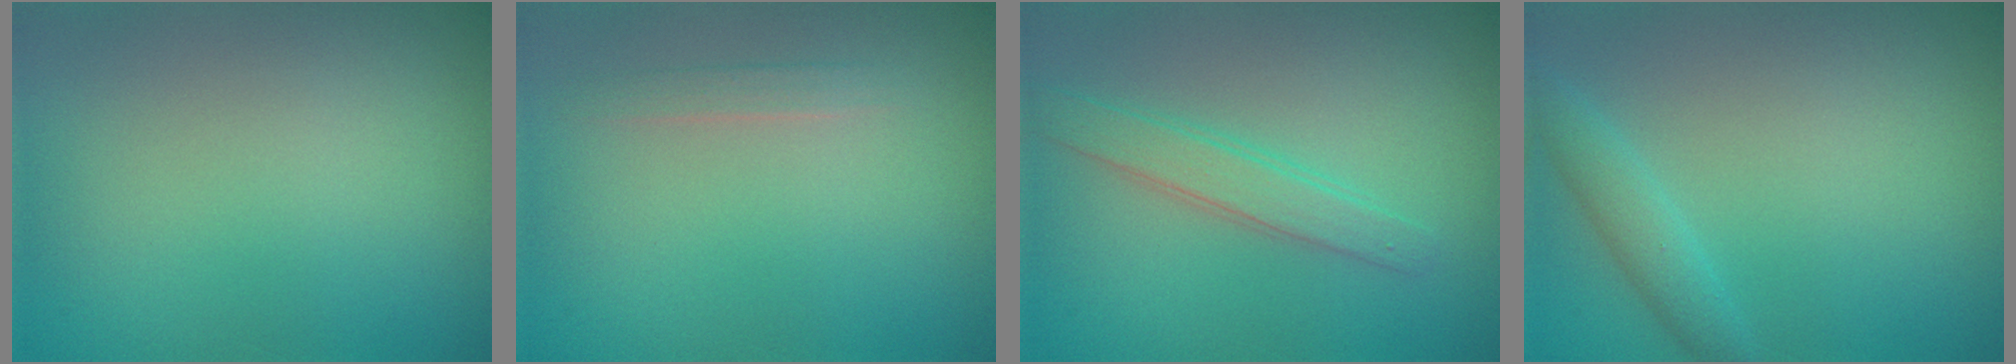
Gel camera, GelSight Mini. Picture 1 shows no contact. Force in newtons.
{"total": 0.9, "press": 0.9, "slide": 0.1}
{"total": 2.4, "press": 2.4, "slide": 0.1}
{"total": 1.9, "press": 1.9, "slide": 0.1}